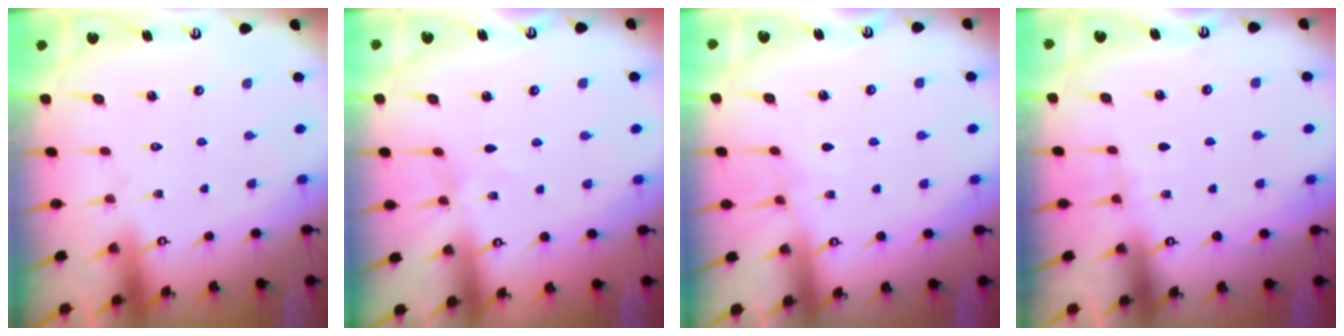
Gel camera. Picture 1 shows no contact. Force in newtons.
{"total": 3.3, "press": 3.3, "slide": 0.4}
{"total": 3.4, "press": 3.4, "slide": 0.5}
{"total": 3.7, "press": 3.6, "slide": 1.0}